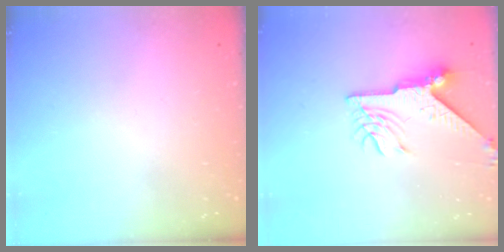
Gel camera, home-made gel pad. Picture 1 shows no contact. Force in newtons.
{"total": 9.9, "press": 9.8, "slide": 1.1}